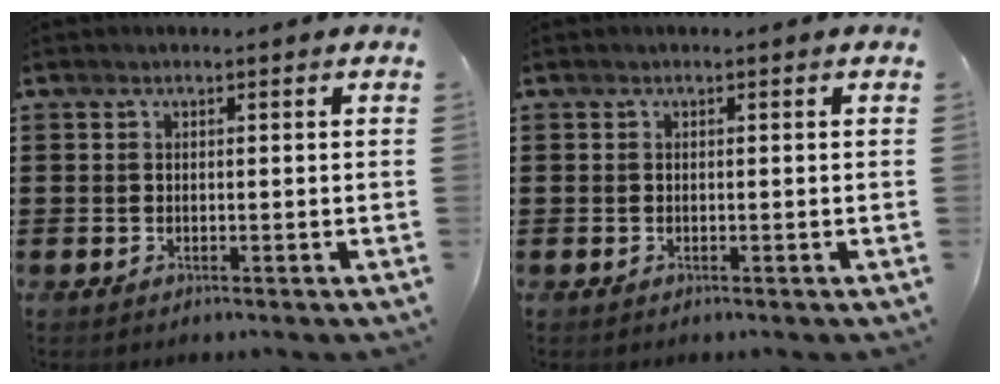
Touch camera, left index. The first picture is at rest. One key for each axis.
{"total": 0.0}